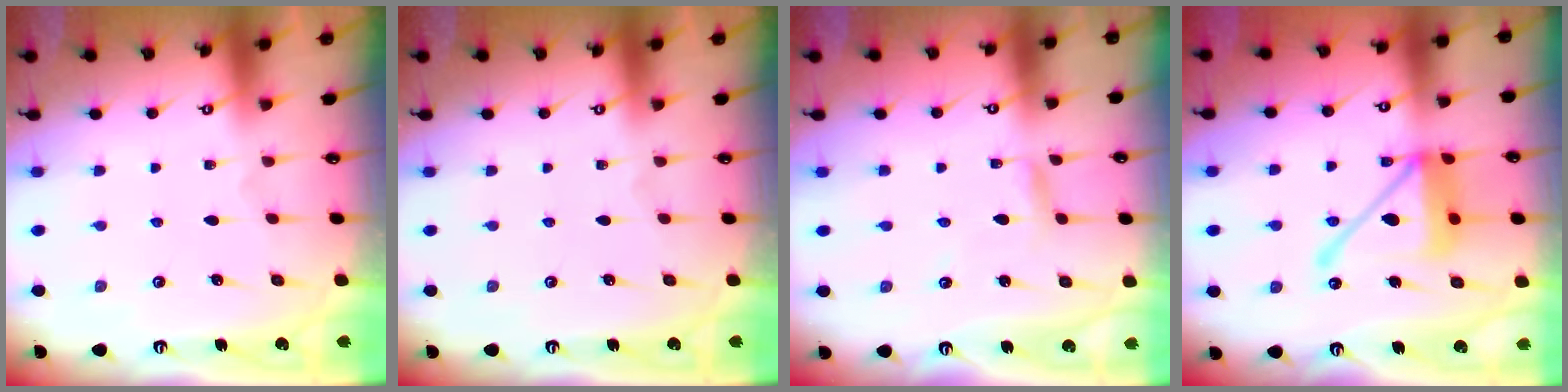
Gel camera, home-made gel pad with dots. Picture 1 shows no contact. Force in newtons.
{"total": 0.0}
{"total": 2.7, "press": 2.7, "slide": 0.2}
{"total": 15.7, "press": 15.6, "slide": 2.0}